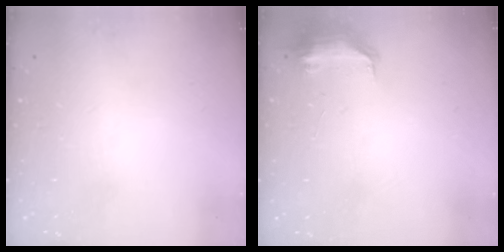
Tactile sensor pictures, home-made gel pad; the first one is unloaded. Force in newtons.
{"total": 8.5, "press": 8.4, "slide": 0.9}